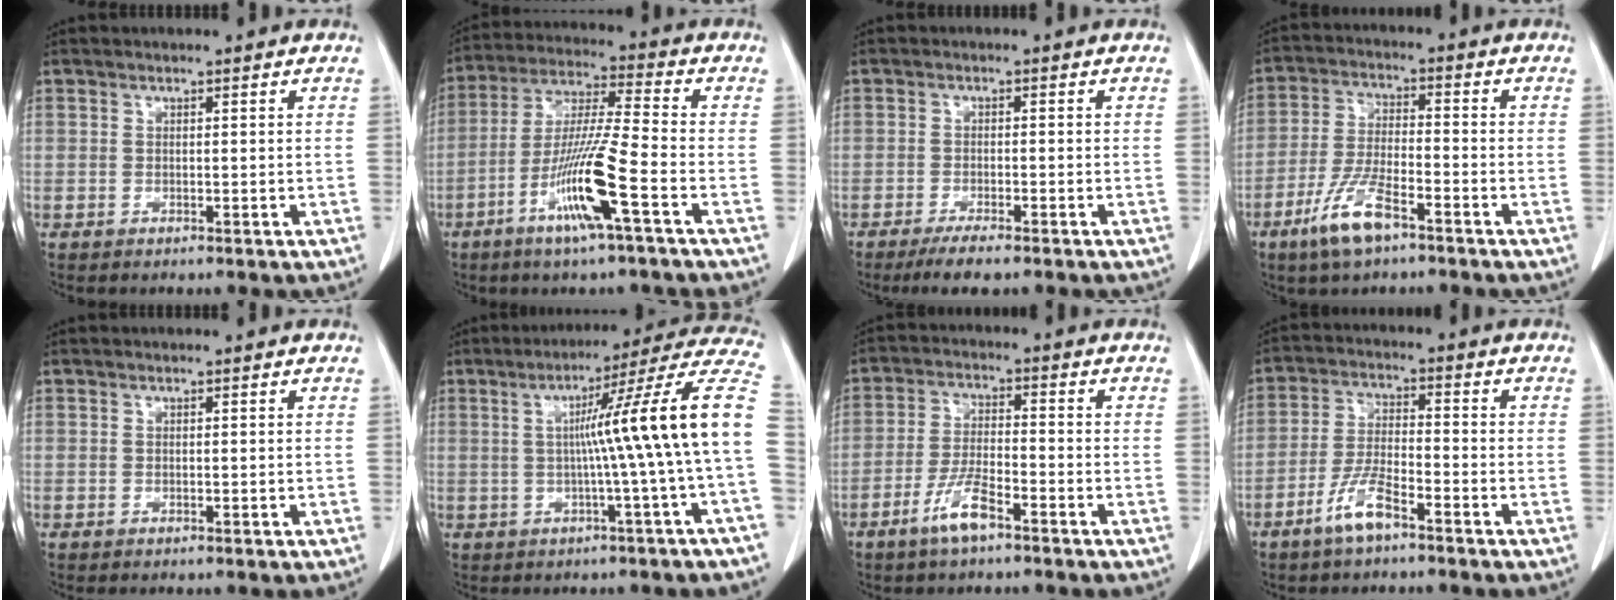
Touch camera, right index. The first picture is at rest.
{"total": 12.5, "force": [-5.4, -0.4, 11.3], "torque": [-0.225, -0.010, -0.103]}
{"total": 4.5, "force": [-3.3, 0.6, 2.9], "torque": [-0.052, -0.009, -0.054]}
{"total": 8.7, "force": [-5.4, 1.9, 6.5], "torque": [-0.136, -0.012, -0.102]}
{"total": 0.0}
{"total": 16.1, "force": [-0.1, -2.3, 16.0], "torque": [-0.201, 0.027, -0.009]}
{"total": 6.2, "force": [-4.0, 1.0, 4.6], "torque": [-0.098, -0.004, -0.077]}
{"total": 6.4, "force": [-4.3, 1.2, 4.6], "torque": [-0.100, -0.003, -0.083]}